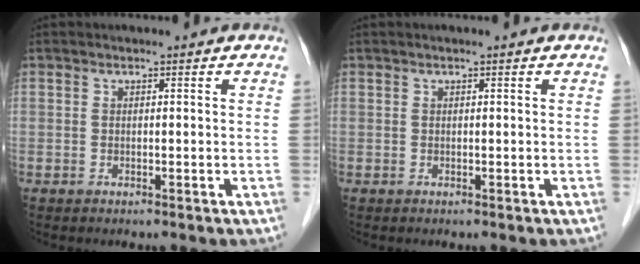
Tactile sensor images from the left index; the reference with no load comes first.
{"total": 0.0}